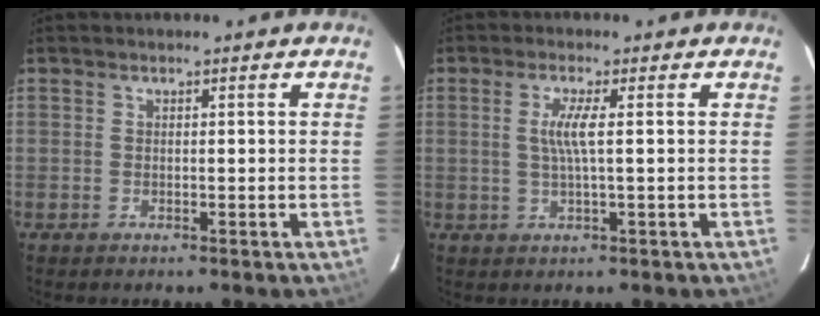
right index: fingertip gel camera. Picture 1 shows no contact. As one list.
[{"total": 3.7, "force": [0.4, -0.4, 3.7], "torque": [-0.075, -0.002, 0.009]}]